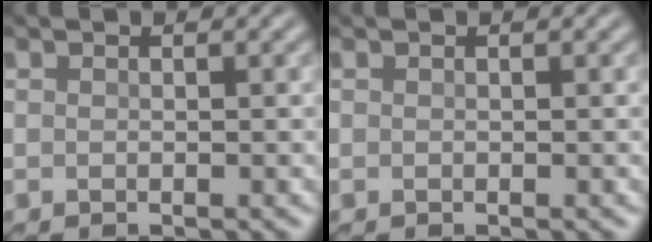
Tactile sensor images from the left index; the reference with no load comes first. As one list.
[{"total": 0.0}]